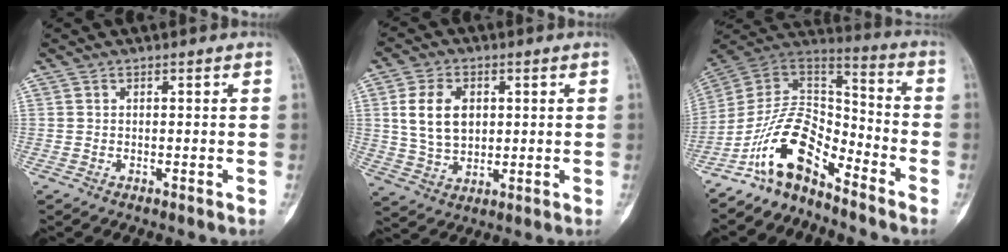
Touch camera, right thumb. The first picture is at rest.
{"total": 10.1, "force": [2.1, 6.9, 7.0], "torque": [-0.118, -0.006, 0.046]}
{"total": 13.8, "force": [-9.4, 6.2, 8.0], "torque": [-0.121, 0.100, -0.188]}